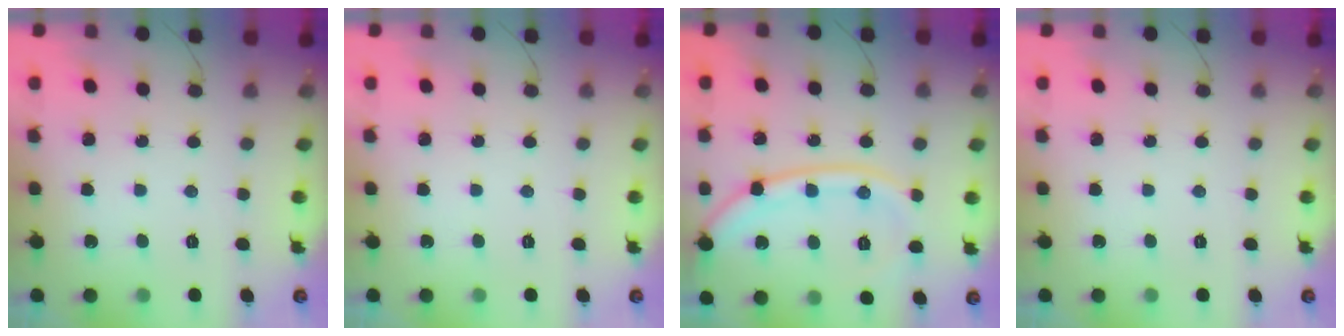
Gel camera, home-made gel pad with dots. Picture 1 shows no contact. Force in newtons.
{"total": 0.0}
{"total": 14.2, "press": 14.1, "slide": 1.5}
{"total": 0.0}